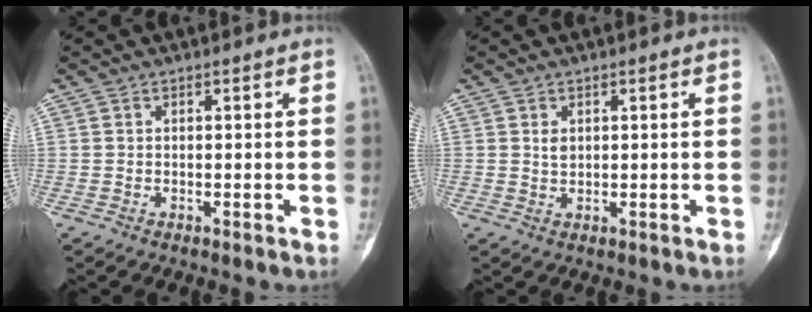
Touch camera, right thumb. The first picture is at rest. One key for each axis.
{"total": 1.6, "fx": 0.6, "fy": 1.0, "fz": 1.1, "tx": -0.011, "ty": -0.003, "tz": 0.013}